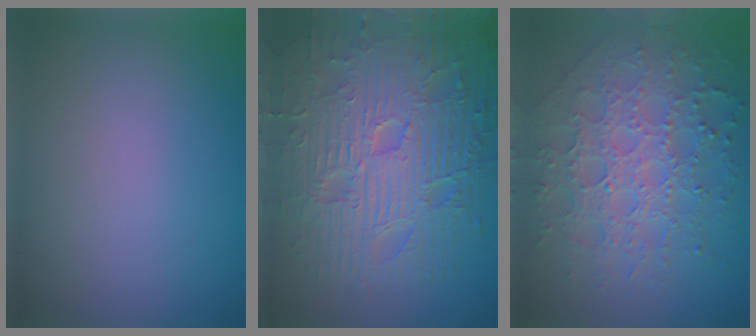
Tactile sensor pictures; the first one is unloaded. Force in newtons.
{"total": 11.7, "press": 7.6, "slide": 8.9}
{"total": 7.8, "press": 5.6, "slide": 5.4}